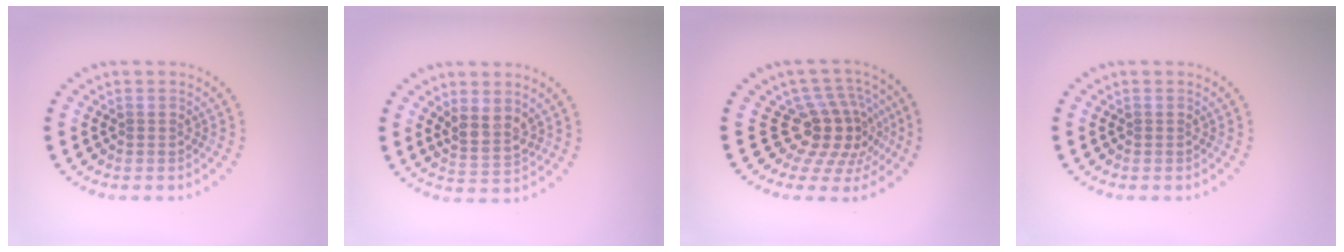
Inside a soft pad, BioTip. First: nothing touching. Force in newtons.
{"total": 2.4, "press": 2.1, "slide": 1.1}
{"total": 5.1, "press": 3.7, "slide": 3.5}
{"total": 0.0}